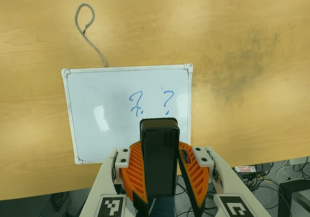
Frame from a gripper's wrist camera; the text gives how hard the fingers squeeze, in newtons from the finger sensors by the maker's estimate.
{"total": 6.5, "left": 6.9, "right": 6.1}